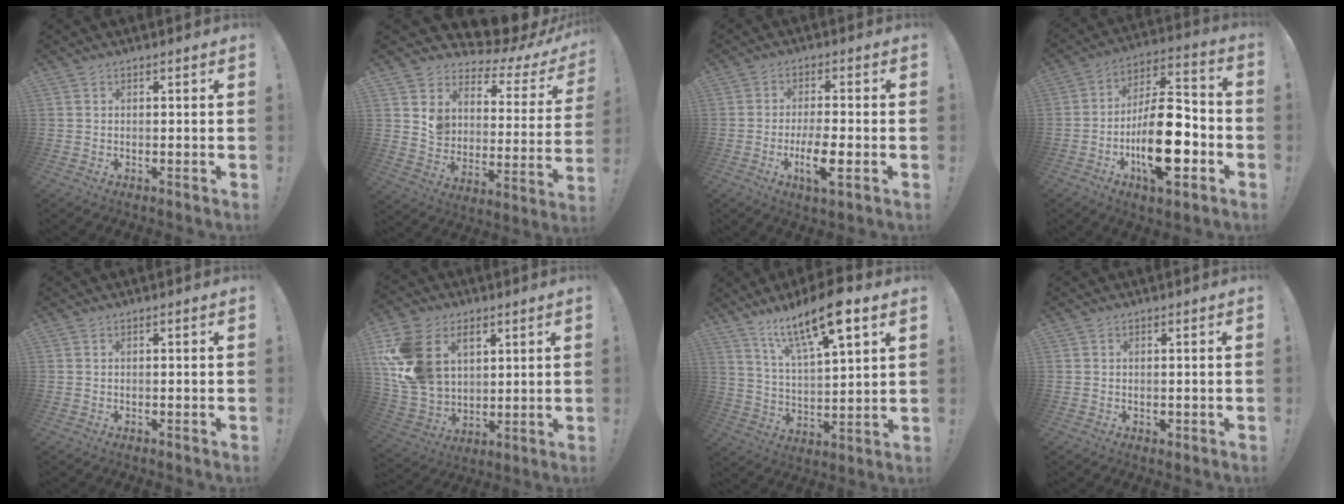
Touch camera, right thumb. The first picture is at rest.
{"total": 7.5, "force": [6.3, 3.6, 1.9], "torque": [-0.045, -0.081, 0.106]}
{"total": 9.1, "force": [-3.1, 2.2, 8.3], "torque": [-0.150, -0.004, -0.056]}
{"total": 21.5, "force": [-7.1, 9.2, 18.1], "torque": [-0.315, 0.042, -0.106]}
{"total": 0.0}
{"total": 19.4, "force": [6.8, 14.2, 11.3], "torque": [-0.227, -0.029, 0.130]}
{"total": 16.4, "force": [10.0, 4.7, 12.1], "torque": [-0.205, -0.049, 0.162]}
{"total": 0.8, "force": [0.0, 0.7, 0.3], "torque": [0.000, 0.000, 0.000]}